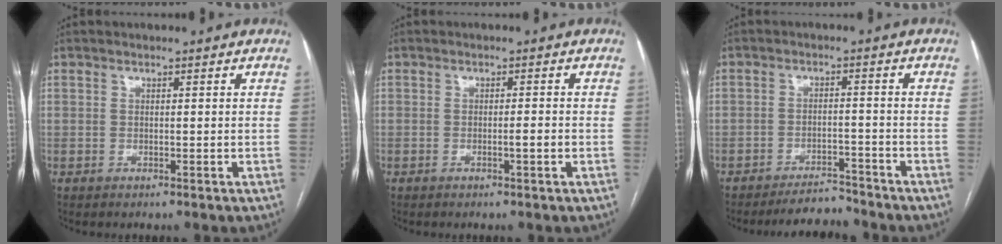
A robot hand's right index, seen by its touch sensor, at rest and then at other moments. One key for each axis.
{"total": 1.6, "fx": -0.6, "fy": 0.0, "fz": 1.5, "tx": -0.024, "ty": -0.001, "tz": -0.010}
{"total": 5.1, "fx": -4.9, "fy": 1.0, "fz": 0.4, "tx": -0.003, "ty": -0.003, "tz": -0.079}